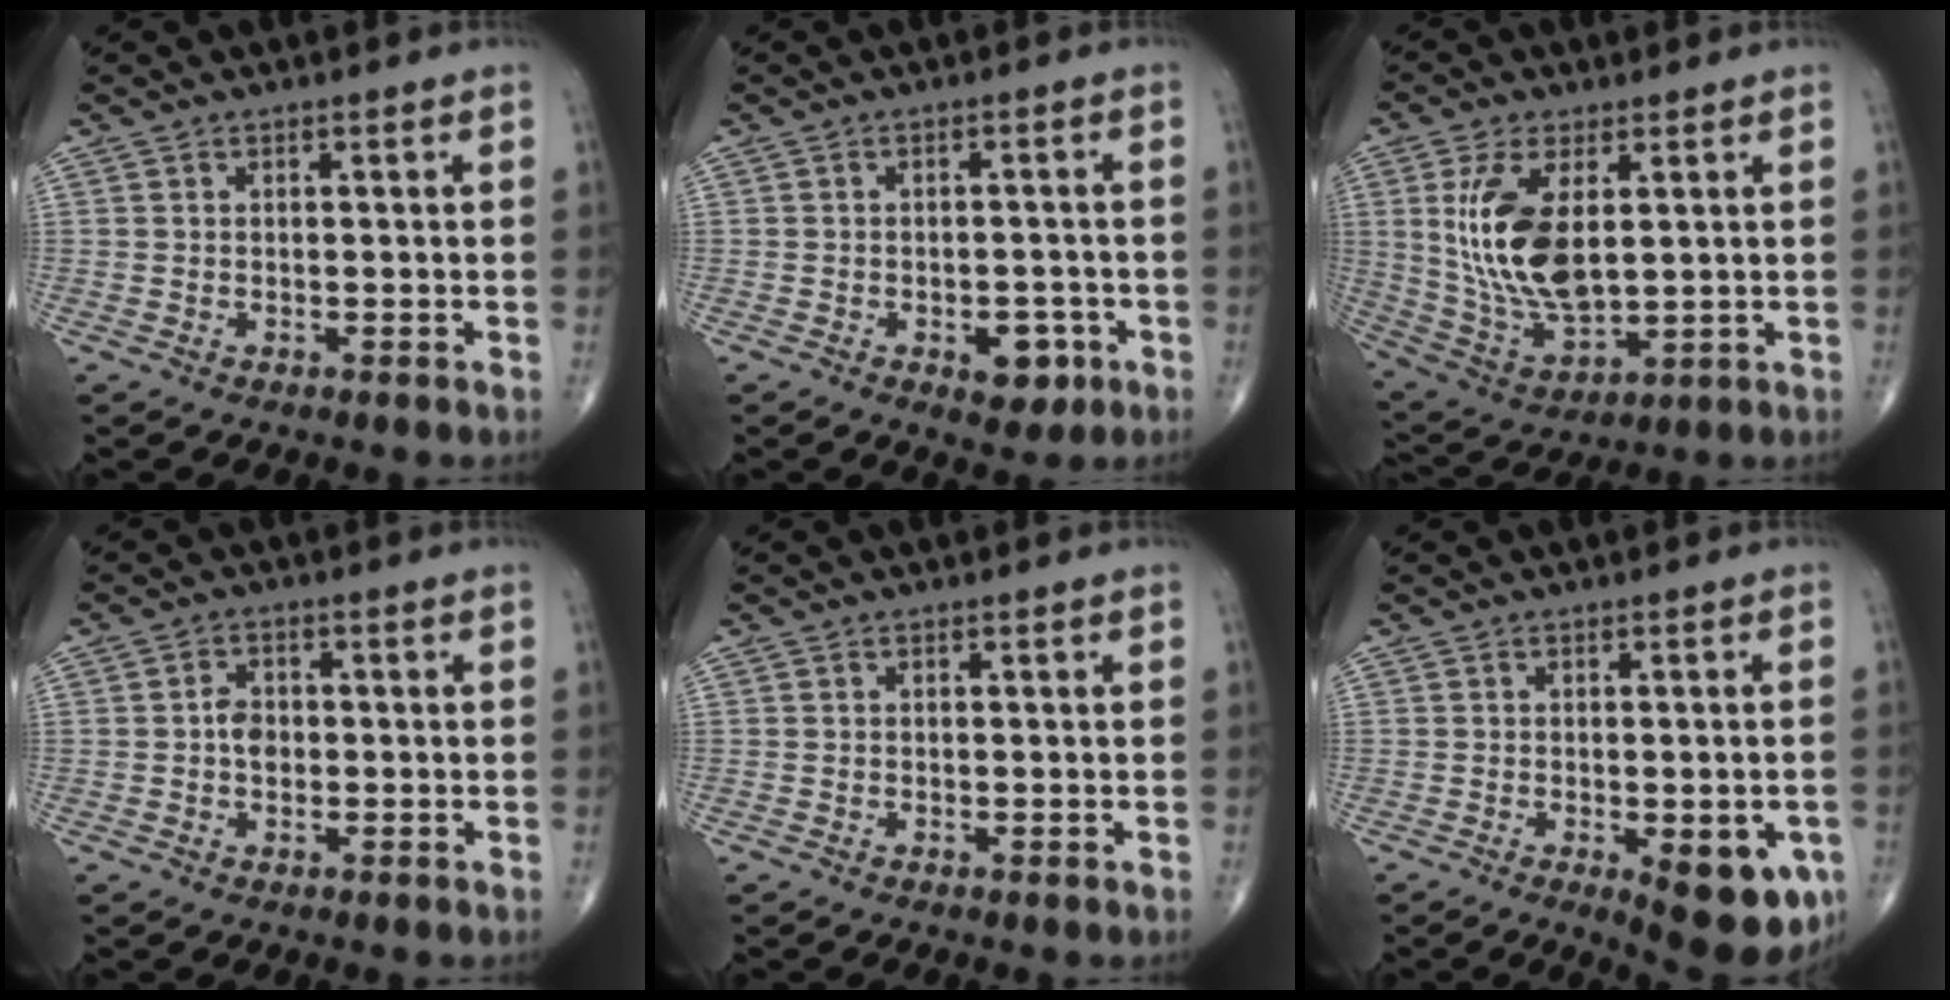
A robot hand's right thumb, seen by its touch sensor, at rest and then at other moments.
{"total": 5.5, "force": [-2.4, 3.2, 3.8], "torque": [-0.023, 0.011, -0.025]}
{"total": 15.4, "force": [3.1, 7.5, 13.1], "torque": [-0.259, -0.021, 0.075]}
{"total": 3.2, "force": [-0.2, 2.4, 2.1], "torque": [-0.023, 0.007, -0.010]}
{"total": 0.0}
{"total": 11.6, "force": [-4.0, 4.5, 9.9], "torque": [-0.101, -0.006, -0.040]}